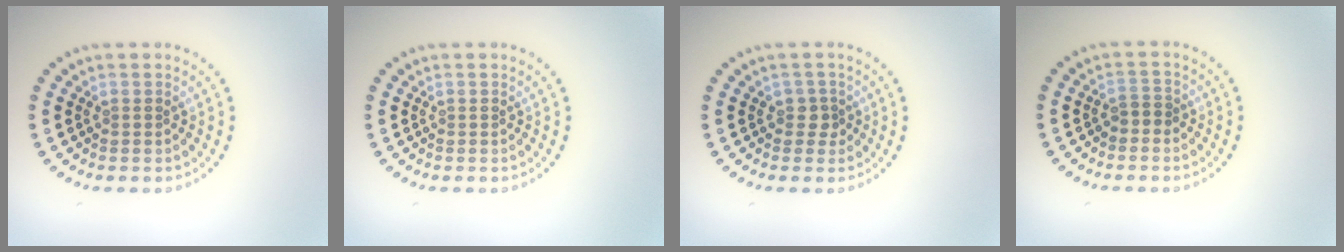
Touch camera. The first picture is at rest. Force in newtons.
{"total": 0.0}
{"total": 1.3, "press": 1.1, "slide": 0.7}
{"total": 1.2, "press": 1.0, "slide": 0.7}